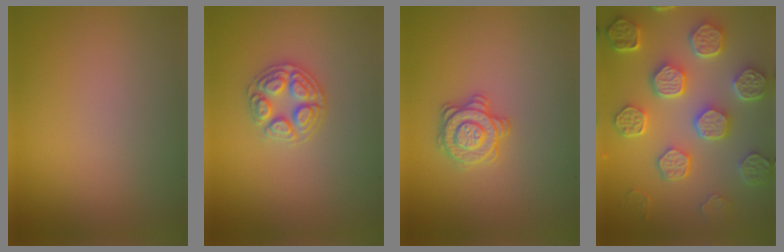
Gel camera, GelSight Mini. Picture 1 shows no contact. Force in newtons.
{"total": 2.9, "press": 2.8, "slide": 0.3}
{"total": 2.8, "press": 2.7, "slide": 0.5}
{"total": 8.5, "press": 6.5, "slide": 5.5}